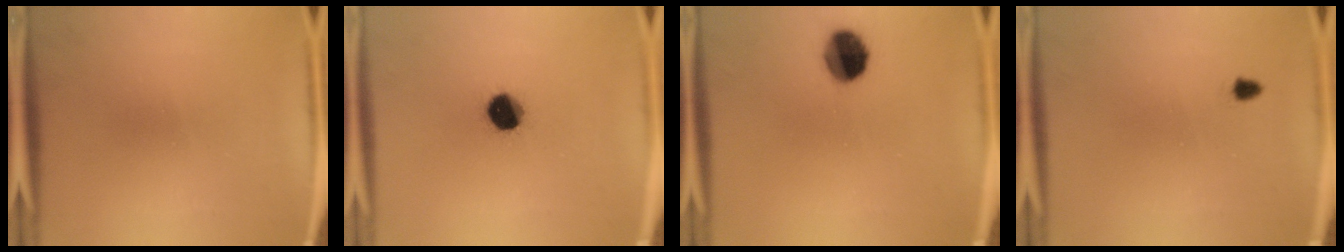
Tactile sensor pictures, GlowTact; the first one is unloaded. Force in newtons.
{"total": 8.3}
{"total": 9.1}
{"total": 1.1}